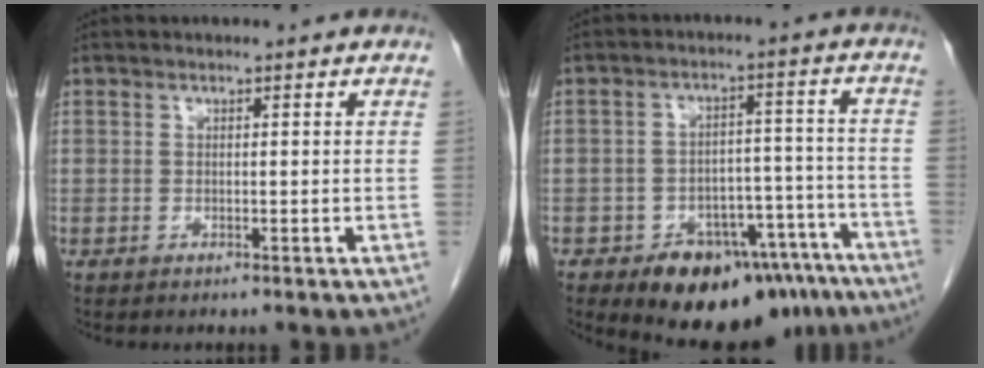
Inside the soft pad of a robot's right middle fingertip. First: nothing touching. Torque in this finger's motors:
{"motor_torque": [1.07, -1.06, 0.11, 0.09]}